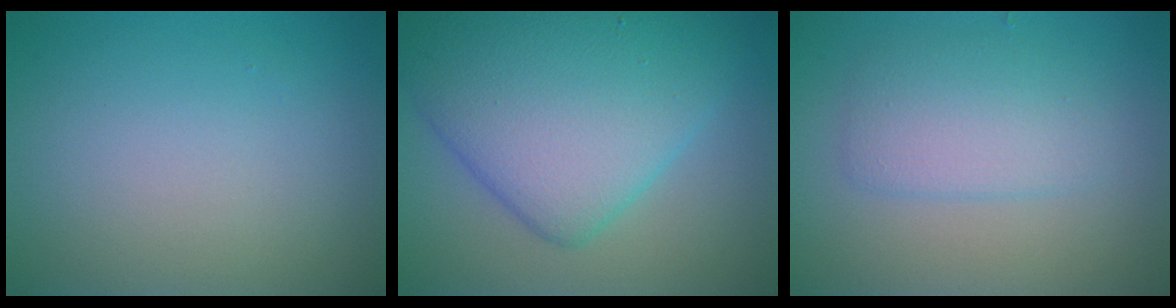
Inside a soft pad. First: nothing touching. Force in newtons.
{"total": 9.8, "press": 9.8, "slide": 0.1}
{"total": 2.3, "press": 2.3, "slide": 0.1}